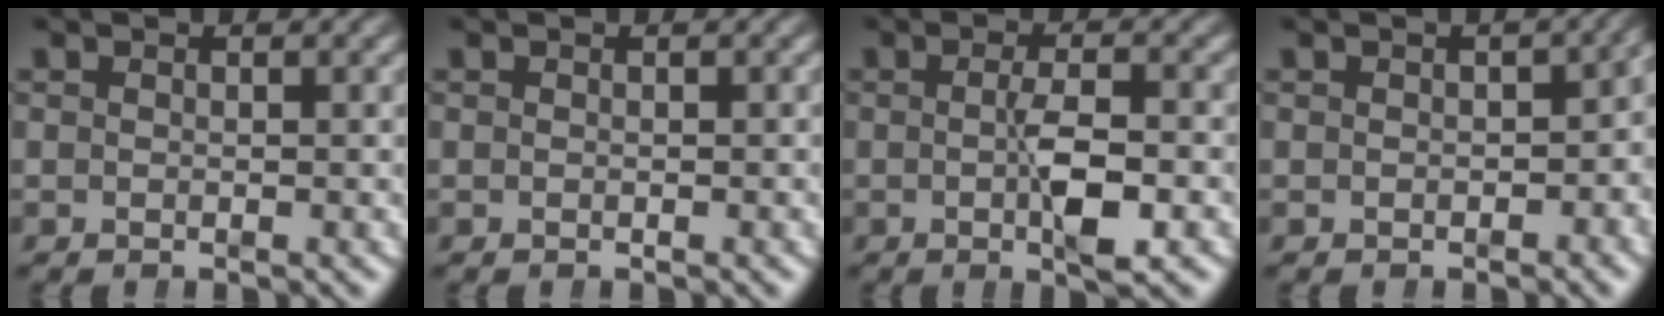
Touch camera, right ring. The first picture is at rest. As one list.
[{"total": 0.0}, {"total": 3.6, "force": [-1.0, 0.3, 3.5], "torque": [-0.055, -0.002, -0.018]}, {"total": 1.3, "force": [-0.7, 0.8, 0.8], "torque": [-0.005, 0.002, -0.010]}]